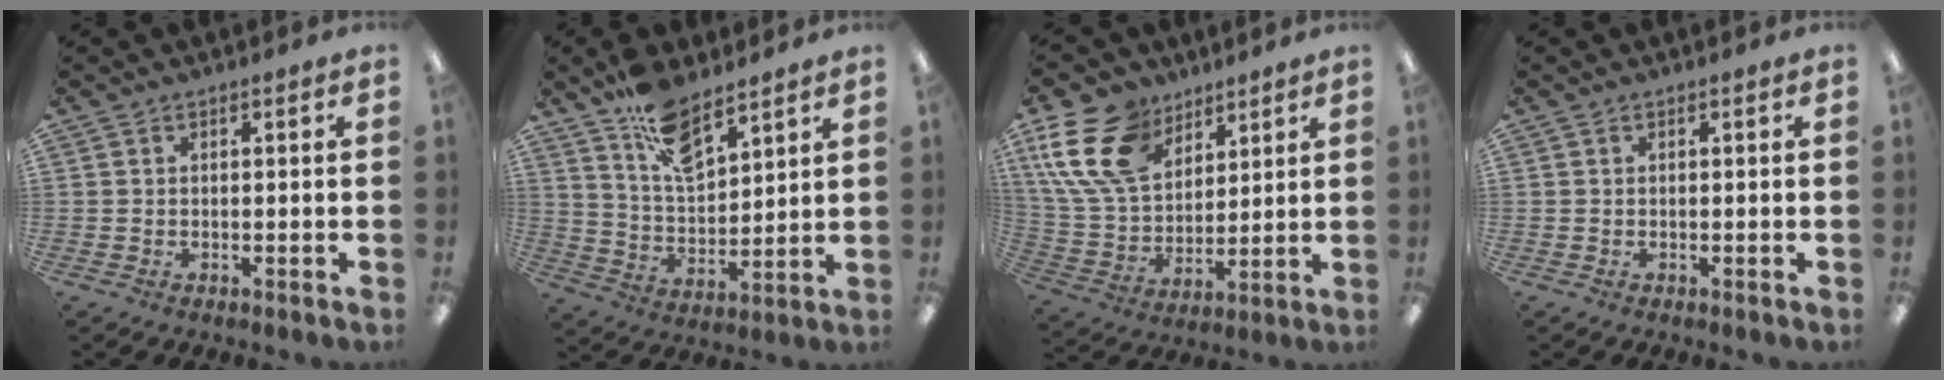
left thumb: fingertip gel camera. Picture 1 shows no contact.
{"total": 12.3, "force": [9.1, 5.2, 6.4], "torque": [-0.109, -0.052, 0.166]}
{"total": 18.2, "force": [10.0, 11.8, 9.6], "torque": [-0.220, -0.035, 0.190]}
{"total": 0.0}